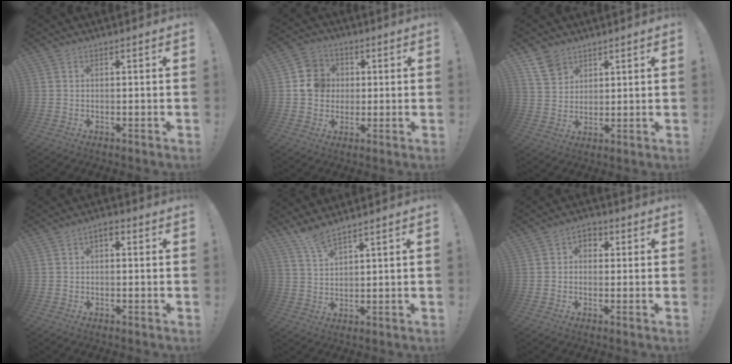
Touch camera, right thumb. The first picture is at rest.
{"total": 9.5, "force": [0.9, 9.0, 2.9], "torque": [-0.039, 0.005, 0.021]}
{"total": 7.4, "force": [5.2, 4.9, 1.6], "torque": [-0.024, -0.032, 0.104]}
{"total": 2.2, "force": [-0.4, 1.3, 1.7], "torque": [-0.024, 0.004, -0.011]}
{"total": 5.0, "force": [4.3, 0.3, 2.5], "torque": [-0.045, -0.031, 0.075]}
{"total": 3.5, "force": [0.0, 3.1, 1.7], "torque": [-0.019, 0.003, -0.003]}